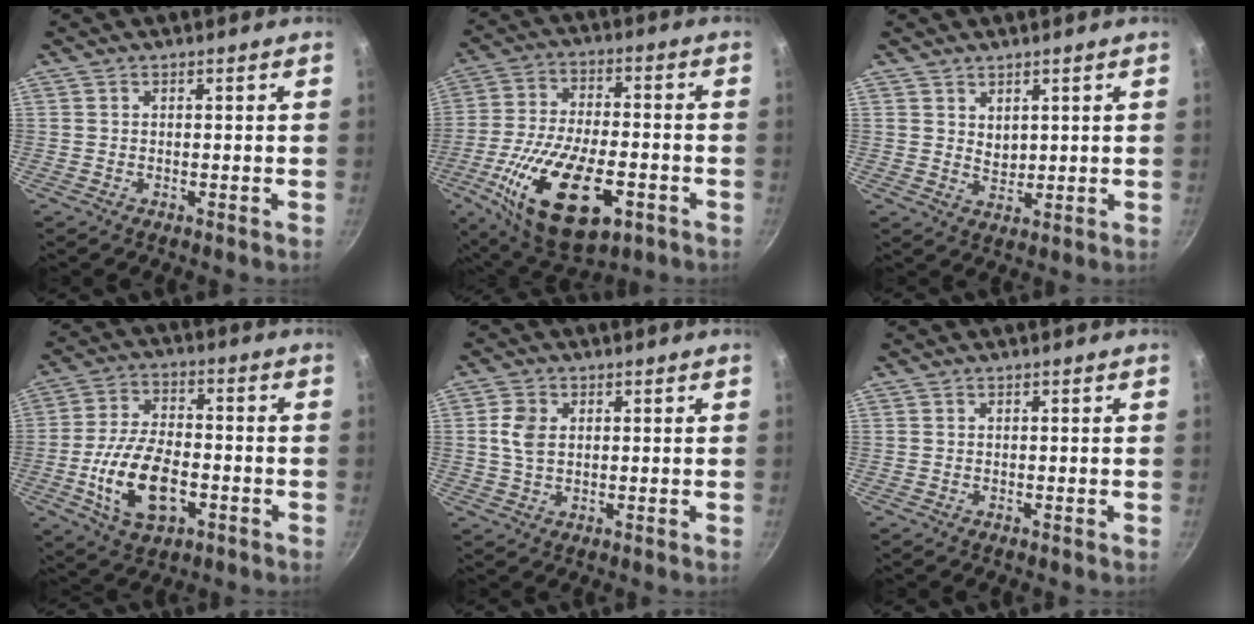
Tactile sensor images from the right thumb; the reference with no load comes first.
{"total": 22.1, "force": [-7.8, 10.6, 17.7], "torque": [-0.315, 0.011, -0.129]}
{"total": 2.9, "force": [1.6, 1.9, 1.5], "torque": [-0.017, -0.012, 0.034]}
{"total": 14.5, "force": [-4.2, 7.9, 11.4], "torque": [-0.206, 0.023, -0.075]}
{"total": 5.0, "force": [0.9, 3.5, 3.5], "torque": [-0.061, 0.002, 0.017]}
{"total": 0.0}